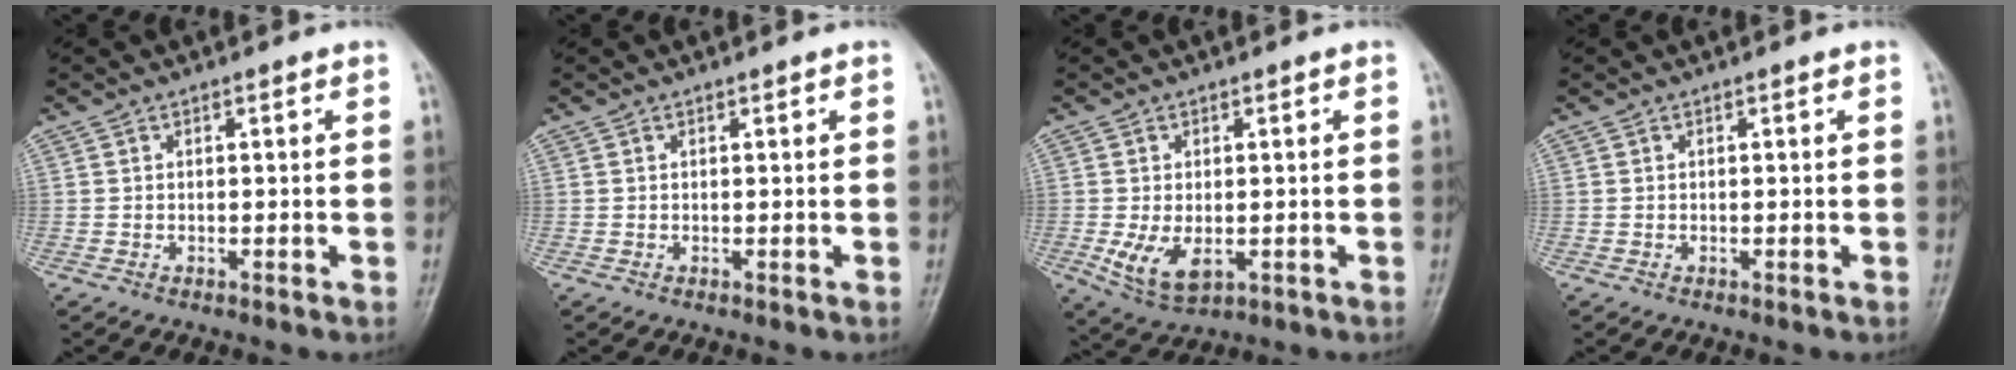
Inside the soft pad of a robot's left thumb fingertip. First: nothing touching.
{"total": 0.0}
{"total": 6.6, "force": [-1.2, 3.9, 5.3], "torque": [-0.099, -0.014, -0.012]}
{"total": 0.0}